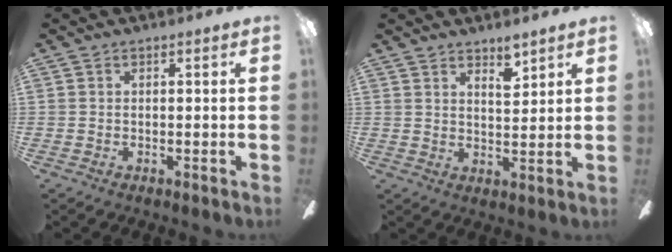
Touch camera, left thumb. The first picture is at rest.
{"total": 5.0, "force": [4.2, 1.5, 2.3], "torque": [-0.022, -0.027, 0.070]}